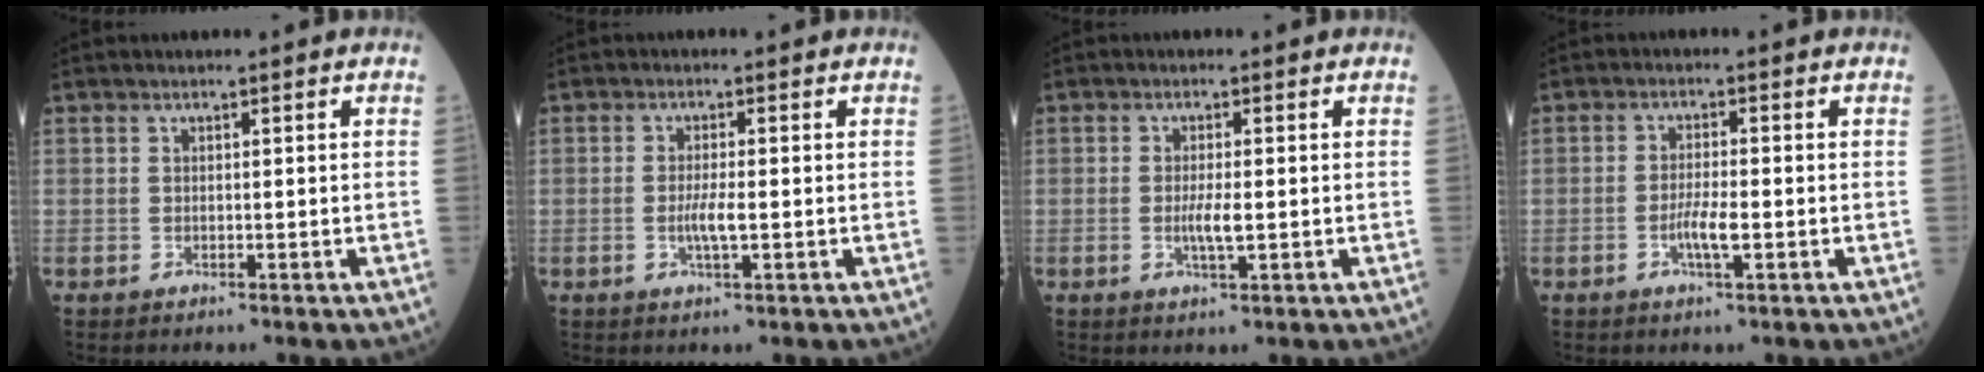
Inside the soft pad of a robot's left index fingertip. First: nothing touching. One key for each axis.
{"total": 2.5, "fx": -0.3, "fy": 0.1, "fz": 2.5, "tx": -0.053, "ty": -0.004, "tz": -0.006}
{"total": 2.6, "fx": -0.2, "fy": 0.3, "fz": 2.6, "tx": -0.055, "ty": -0.005, "tz": -0.003}
{"total": 3.2, "fx": -1.0, "fy": 0.3, "fz": 3.0, "tx": -0.063, "ty": -0.003, "tz": -0.019}